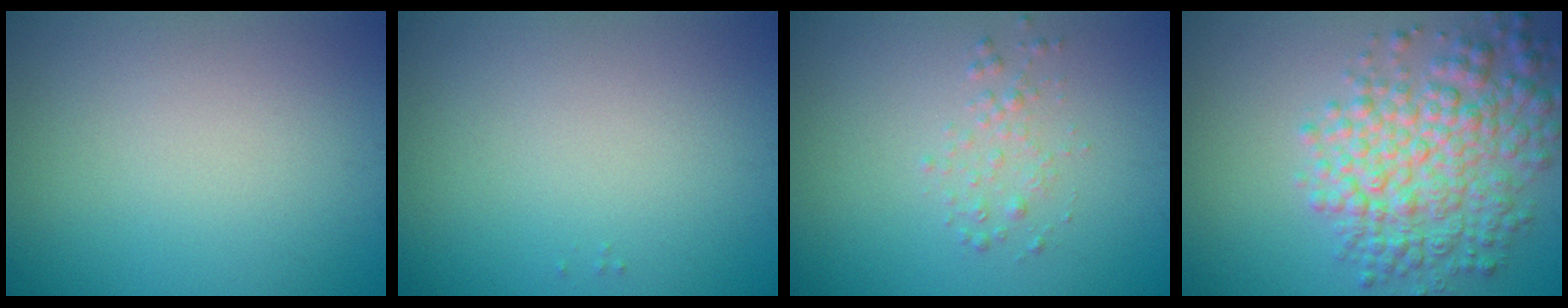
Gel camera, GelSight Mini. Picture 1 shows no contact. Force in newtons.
{"total": 0.0}
{"total": 1.3, "press": 1.3, "slide": 0.0}
{"total": 6.8, "press": 6.8, "slide": 0.2}